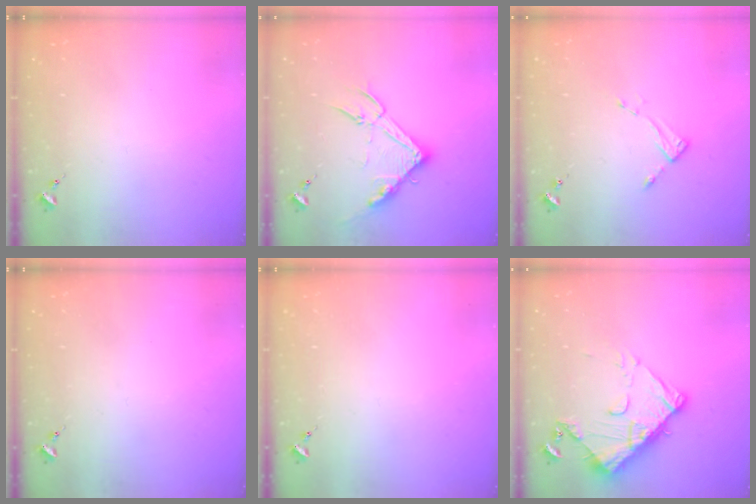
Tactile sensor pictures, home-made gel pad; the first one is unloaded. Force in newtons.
{"total": 16.1, "press": 16.1, "slide": 0.6}
{"total": 2.6, "press": 2.6, "slide": 0.4}
{"total": 0.0}
{"total": 0.0}
{"total": 13.0, "press": 13.0, "slide": 1.3}